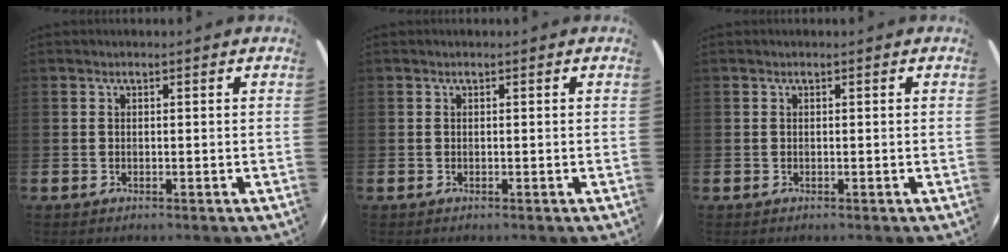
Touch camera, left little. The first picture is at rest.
{"total": 0.0}
{"total": 0.0}